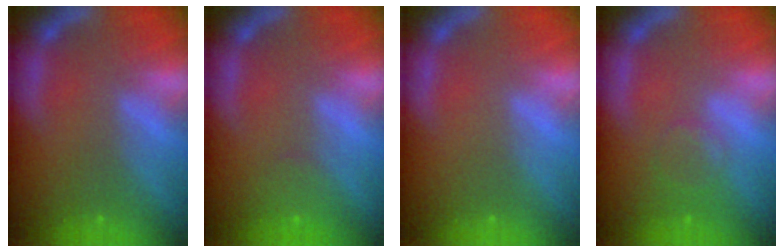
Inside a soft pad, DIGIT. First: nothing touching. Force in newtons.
{"total": 1.4}
{"total": 0.0}
{"total": 2.4}